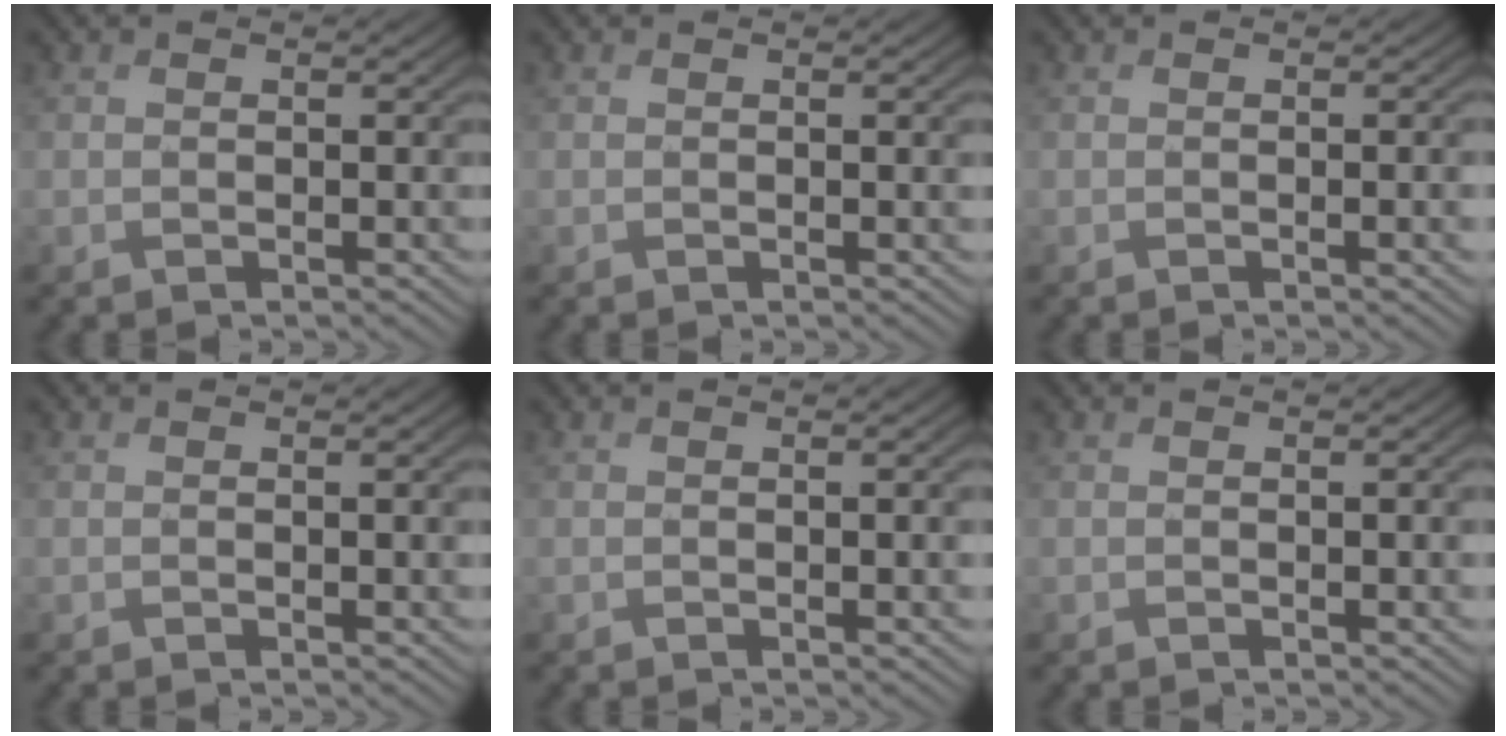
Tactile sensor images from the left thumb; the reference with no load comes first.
{"total": 1.2, "force": [0.1, 0.2, 1.2], "torque": [-0.018, 0.001, 0.001]}
{"total": 2.6, "force": [-0.3, 0.5, 2.5], "torque": [-0.036, 0.002, -0.005]}
{"total": 1.4, "force": [0.1, 0.2, 1.3], "torque": [-0.019, 0.002, 0.001]}
{"total": 3.1, "force": [0.0, 0.7, 3.0], "torque": [-0.041, 0.006, -0.001]}
{"total": 2.6, "force": [0.0, 0.5, 2.5], "torque": [-0.033, 0.005, -0.001]}